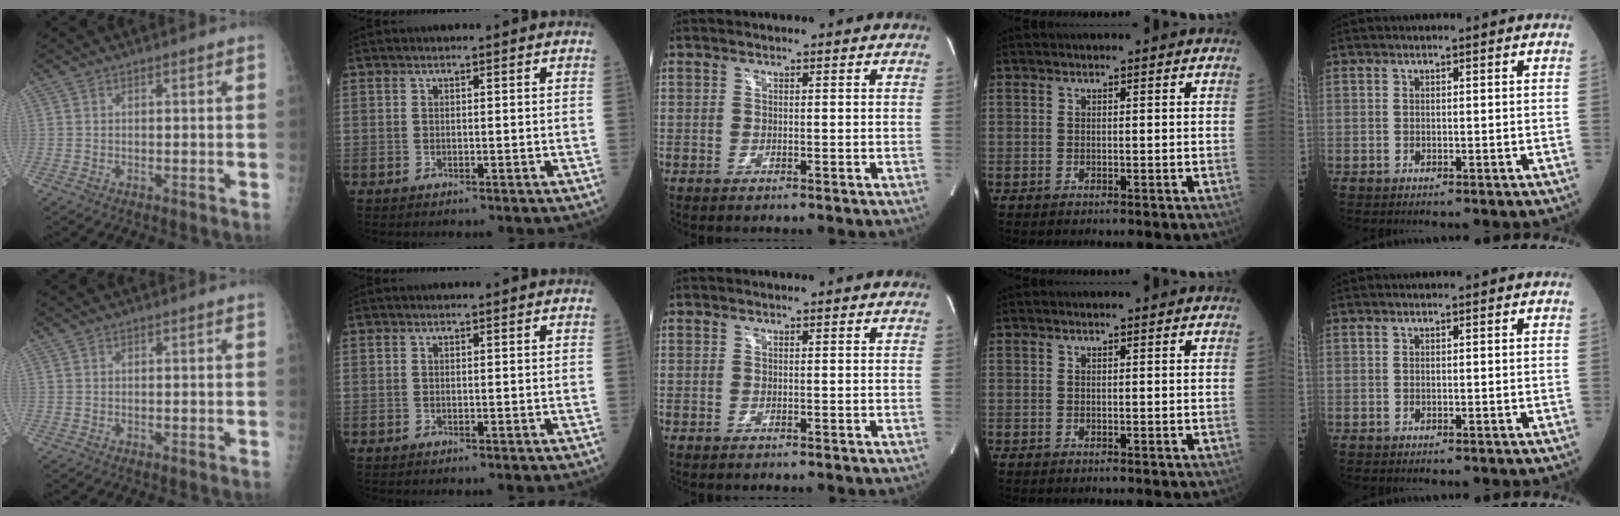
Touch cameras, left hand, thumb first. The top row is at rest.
{}